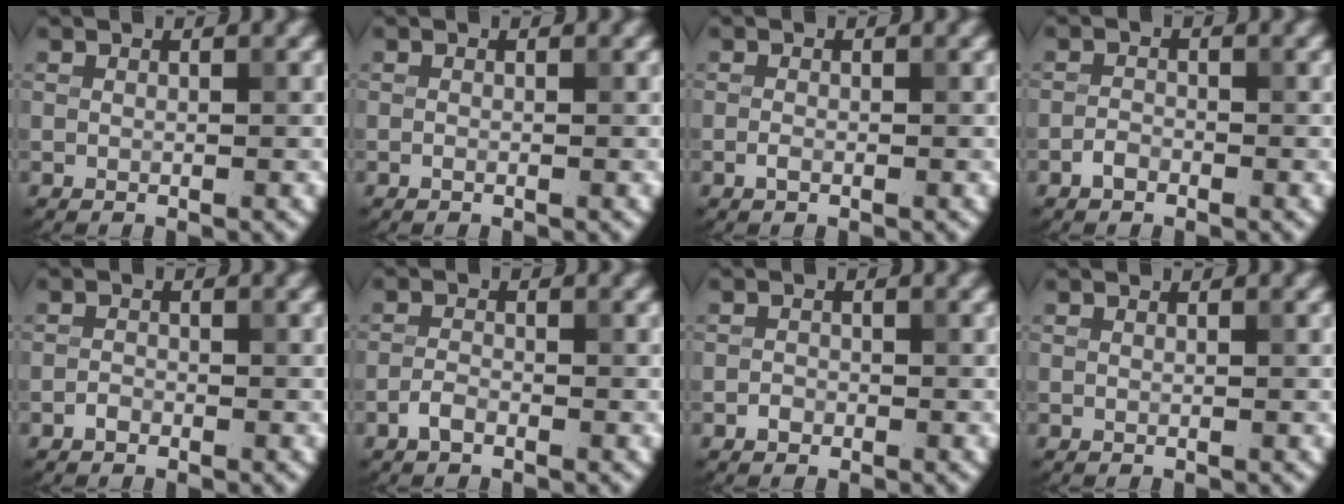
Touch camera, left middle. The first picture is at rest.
{"total": 0.0}
{"total": 0.7, "force": [-0.4, 0.3, 0.5], "torque": [-0.012, -0.001, -0.008]}
{"total": 1.2, "force": [-0.8, 0.7, 0.5], "torque": [-0.008, 0.003, -0.019]}
{"total": 0.9, "force": [-0.7, 0.5, 0.4], "torque": [-0.005, 0.001, -0.014]}
{"total": 1.4, "force": [-1.0, 0.6, 0.8], "torque": [-0.017, 0.003, -0.023]}
{"total": 0.9, "force": [-0.5, 0.7, 0.3], "torque": [-0.002, 0.000, -0.011]}
{"total": 0.0}